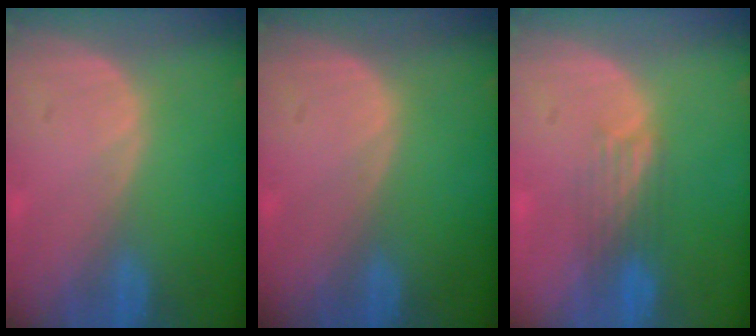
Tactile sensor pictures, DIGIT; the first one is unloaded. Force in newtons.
{"total": 0.0}
{"total": 3.8, "press": 3.1, "slide": 2.2}